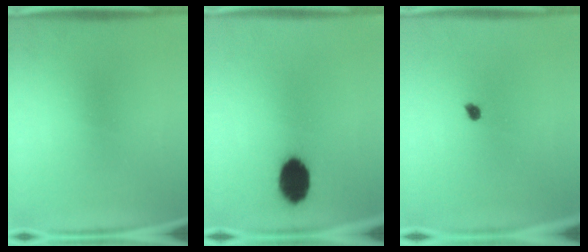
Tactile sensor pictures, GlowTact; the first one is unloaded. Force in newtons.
{"total": 9.8}
{"total": 1.4}